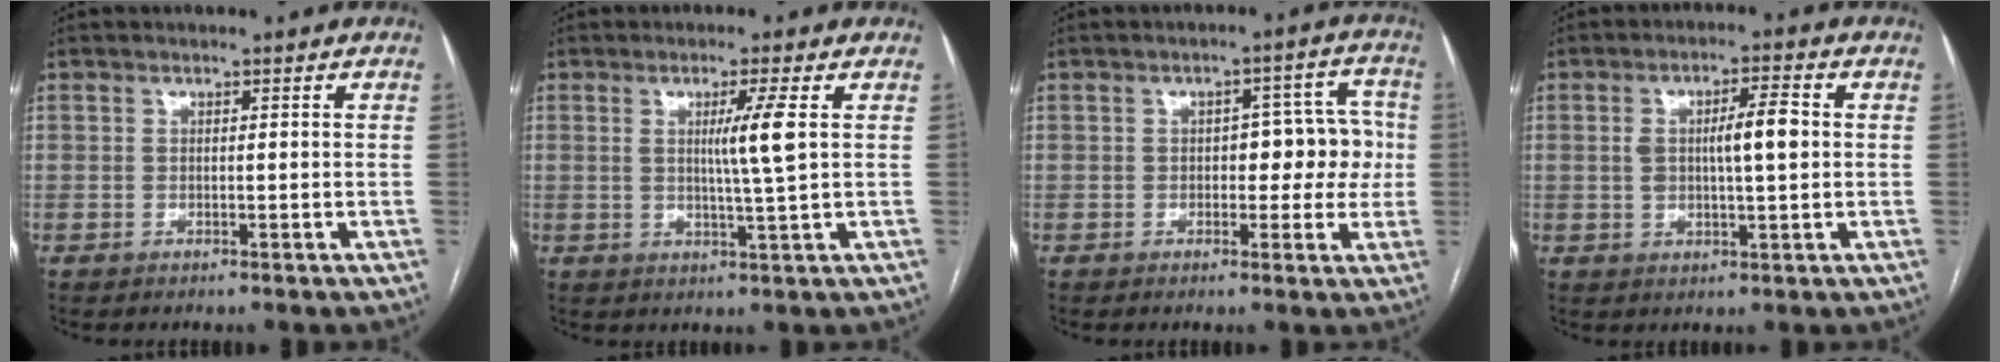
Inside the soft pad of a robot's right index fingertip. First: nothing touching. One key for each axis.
{"total": 5.0, "fx": 1.1, "fy": -1.1, "fz": 4.7, "tx": -0.085, "ty": -0.009, "tz": 0.019}
{"total": 7.1, "fx": -0.2, "fy": 3.7, "fz": 6.1, "tx": -0.064, "ty": 0.033, "tz": 0.000}
{"total": 6.2, "fx": 0.6, "fy": 1.2, "fz": 6.1, "tx": -0.104, "ty": 0.011, "tz": 0.012}